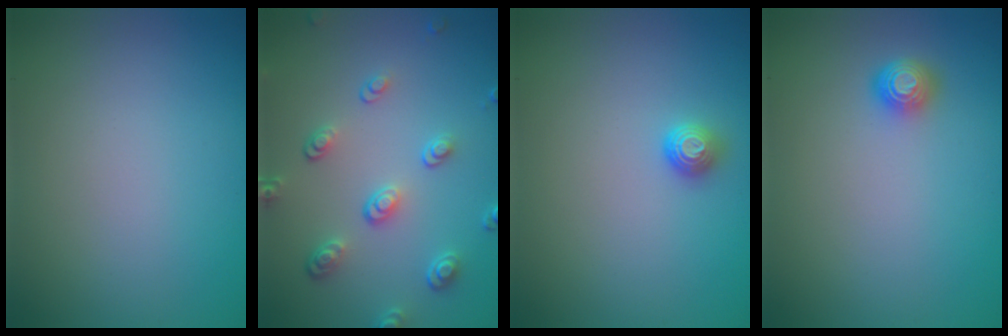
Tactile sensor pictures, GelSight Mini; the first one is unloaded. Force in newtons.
{"total": 3.9, "press": 3.0, "slide": 2.5}
{"total": 1.1, "press": 1.0, "slide": 0.5}
{"total": 1.6, "press": 1.2, "slide": 1.0}